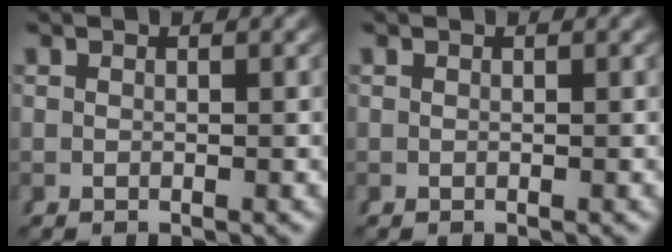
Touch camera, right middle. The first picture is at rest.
{"total": 0.0}